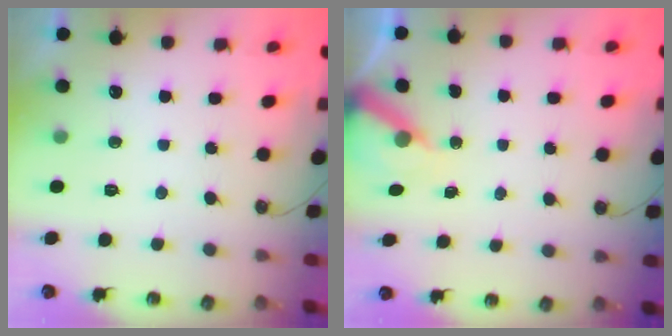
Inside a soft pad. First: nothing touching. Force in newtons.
{"total": 6.8, "press": 6.8, "slide": 0.5}